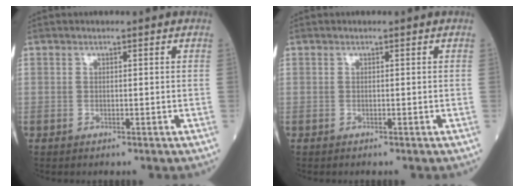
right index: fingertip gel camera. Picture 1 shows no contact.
{"total": 0.0}